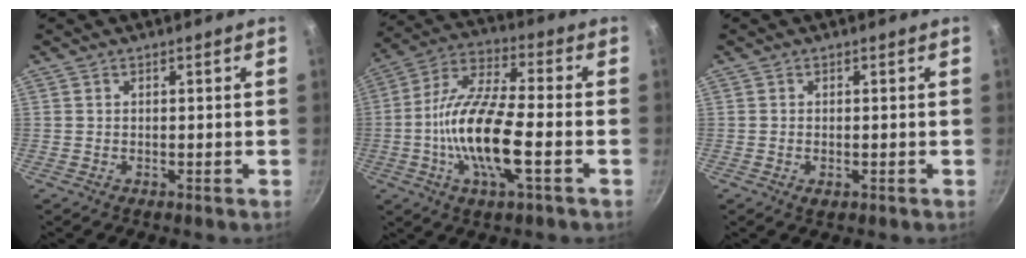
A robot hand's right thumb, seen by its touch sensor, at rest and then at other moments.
{"total": 16.4, "force": [-3.8, 4.9, 15.1], "torque": [-0.292, 0.028, -0.086]}
{"total": 1.5, "force": [-0.5, 0.8, 1.2], "torque": [-0.019, -0.003, -0.007]}